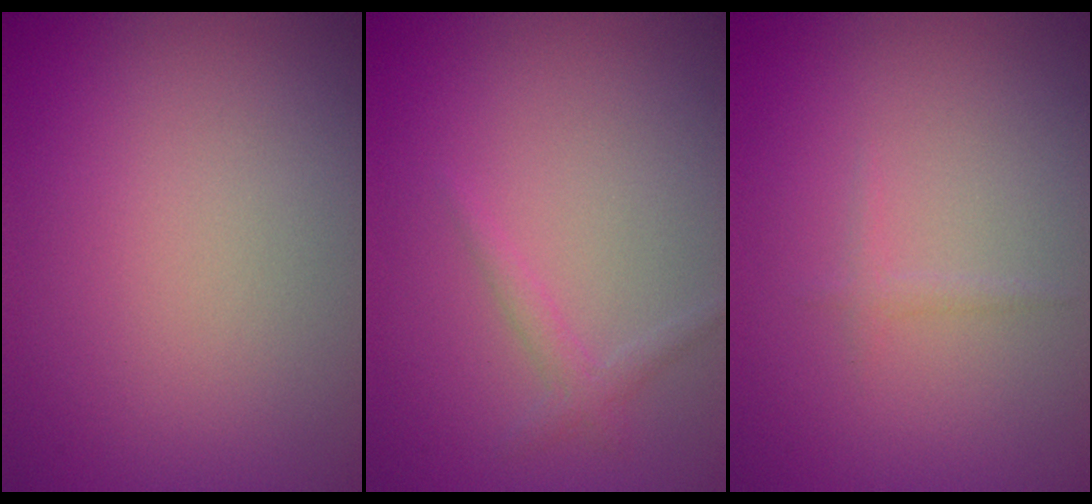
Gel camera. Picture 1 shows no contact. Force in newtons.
{"total": 1.2, "press": 1.2, "slide": 0.1}
{"total": 0.6, "press": 0.6, "slide": 0.0}